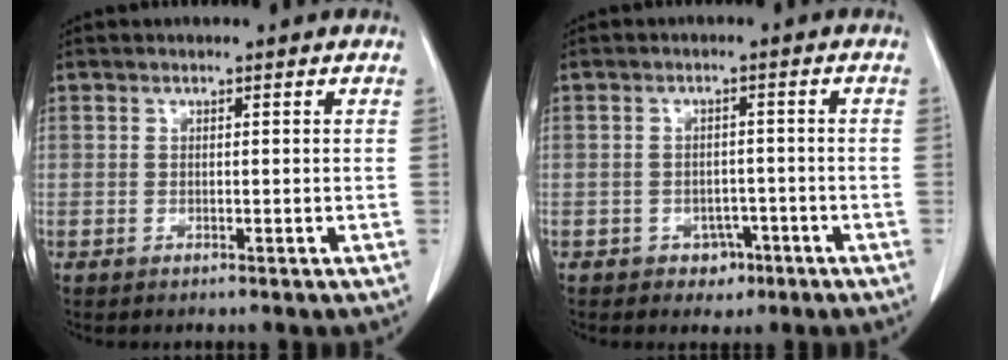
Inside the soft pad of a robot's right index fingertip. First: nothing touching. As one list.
[{"total": 3.3, "force": [-1.8, 2.5, 0.9], "torque": [-0.004, 0.010, -0.019]}]